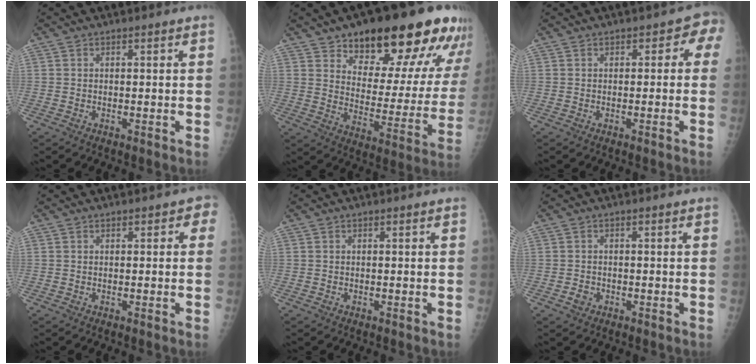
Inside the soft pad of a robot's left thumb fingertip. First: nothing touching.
{"total": 24.0, "force": [16.2, 10.0, 14.6], "torque": [-0.155, -0.067, 0.227]}
{"total": 3.0, "force": [0.4, 2.2, 2.0], "torque": [0.006, 0.008, -0.007]}
{"total": 2.1, "force": [0.8, 1.3, 1.4], "torque": [0.002, 0.003, 0.005]}
{"total": 0.0}
{"total": 1.4, "force": [-0.6, 1.2, 0.6], "torque": [-0.007, 0.003, -0.011]}